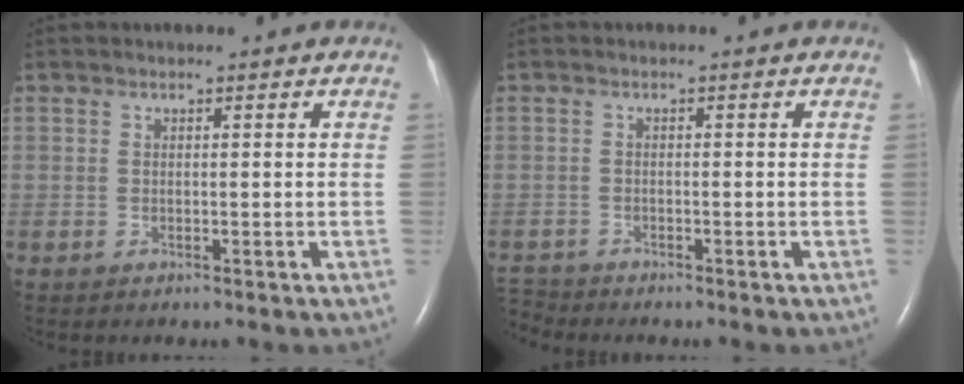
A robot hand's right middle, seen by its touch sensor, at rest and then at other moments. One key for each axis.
{"total": 2.5, "fx": -2.5, "fy": 0.2, "fz": -0.3, "tx": 0.004, "ty": -0.014, "tz": -0.045}